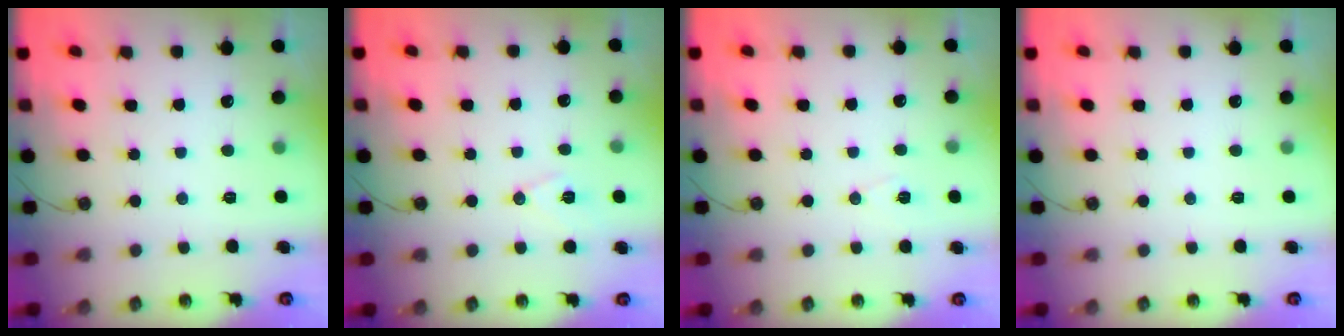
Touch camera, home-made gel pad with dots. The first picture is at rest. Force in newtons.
{"total": 7.7, "press": 6.7, "slide": 3.8}
{"total": 6.3, "press": 4.2, "slide": 4.6}
{"total": 0.0}